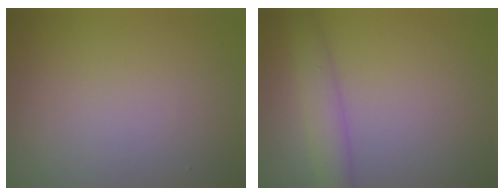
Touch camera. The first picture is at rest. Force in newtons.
{"total": 3.1, "press": 3.1, "slide": 0.1}